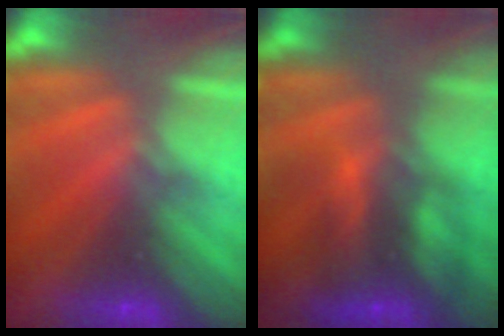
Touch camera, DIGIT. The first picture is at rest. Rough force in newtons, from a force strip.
{"total": 8.6}